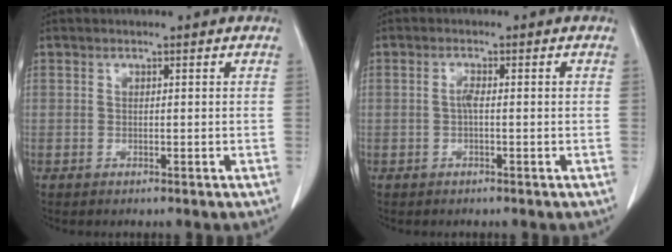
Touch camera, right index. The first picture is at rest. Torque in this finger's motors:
{"motor_torque": [-0.01, -0.01, 0.03, 0.01]}